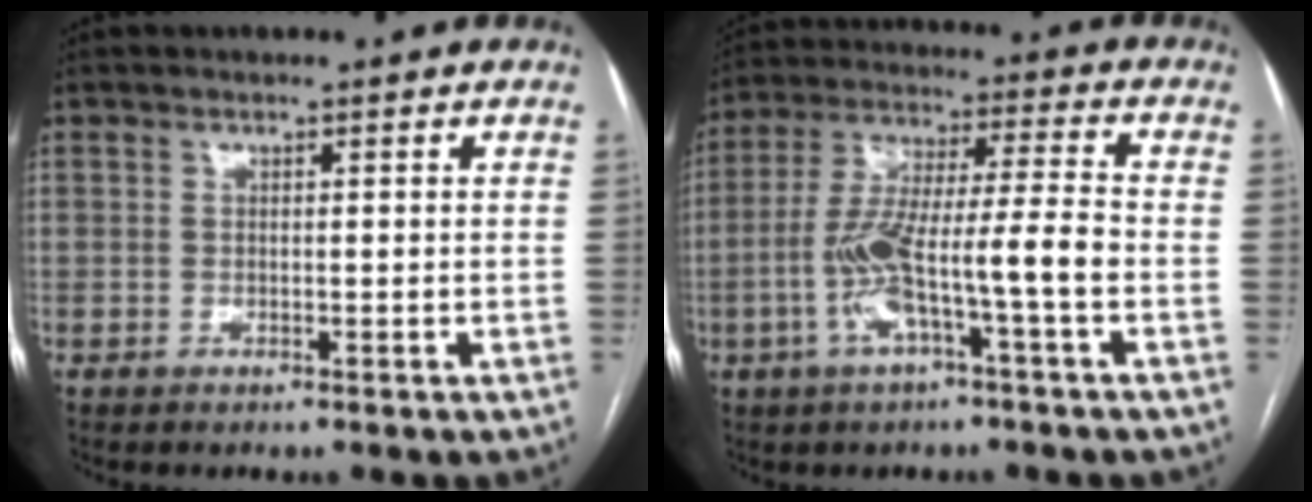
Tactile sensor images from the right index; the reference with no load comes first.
{"total": 12.1, "force": [-3.8, 0.5, 11.5], "torque": [-0.226, 0.017, -0.071]}